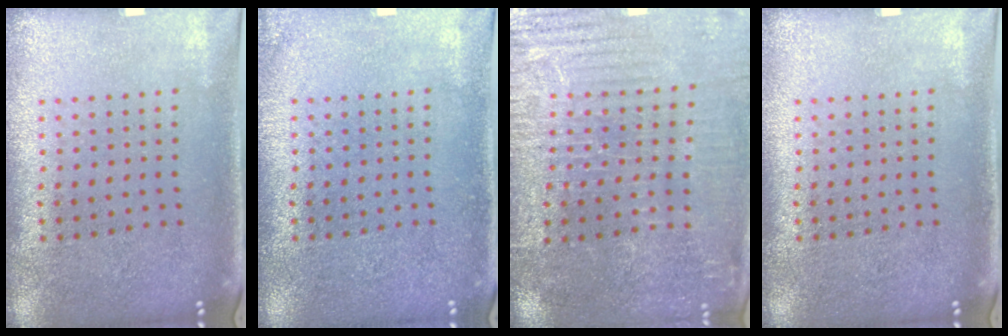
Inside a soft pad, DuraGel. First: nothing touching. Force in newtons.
{"total": 0.9, "press": 0.9, "slide": 0.1}
{"total": 3.4, "press": 3.4, "slide": 0.6}
{"total": 0.0}